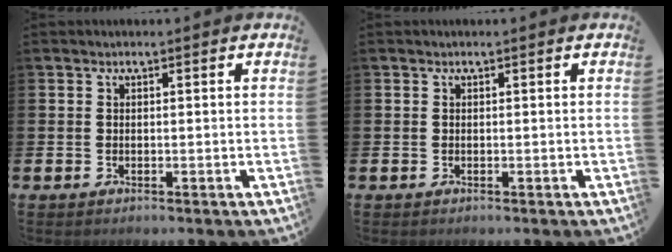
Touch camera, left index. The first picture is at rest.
{"total": 0.0}